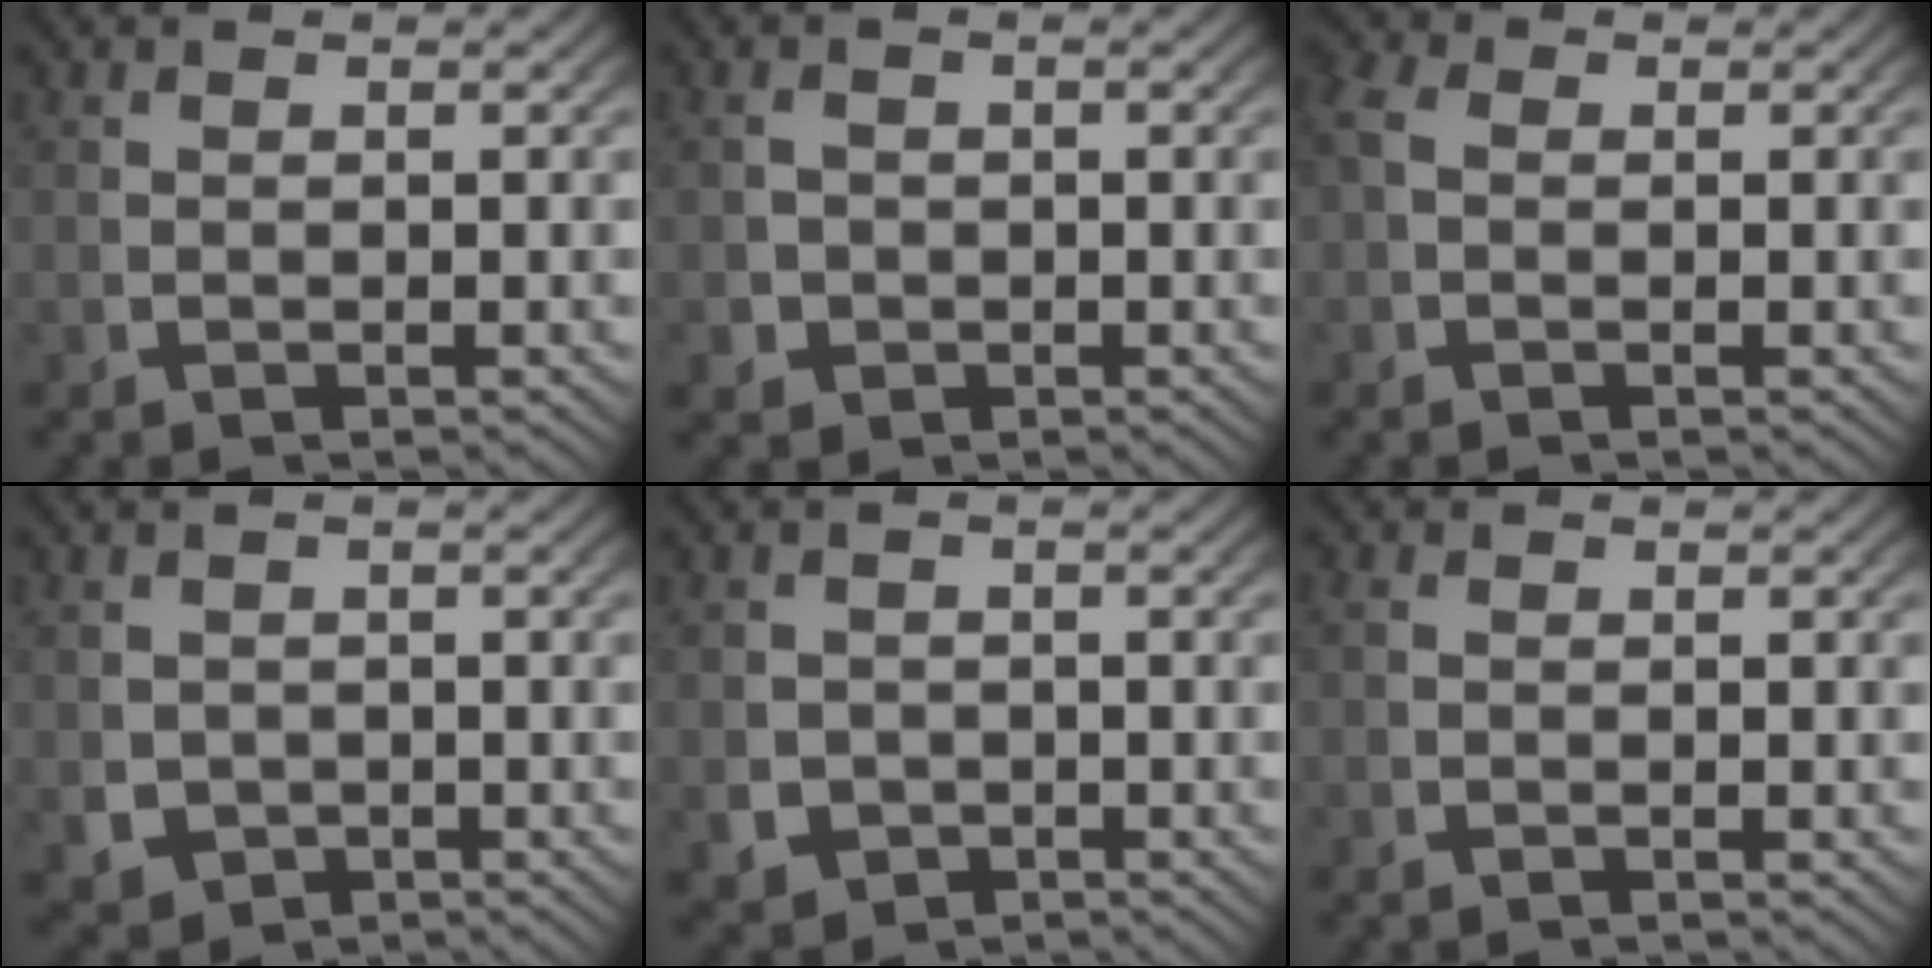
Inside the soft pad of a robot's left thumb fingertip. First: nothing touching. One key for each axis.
{"total": 2.6, "fx": -0.8, "fy": 2.3, "fz": 0.9, "tx": -0.021, "ty": -0.012, "tz": -0.008}
{"total": 1.7, "fx": 0.2, "fy": 1.4, "fz": 1.0, "tx": -0.028, "ty": -0.002, "tz": 0.002}
{"total": 4.7, "fx": -1.2, "fy": 4.1, "fz": 1.9, "tx": -0.048, "ty": -0.029, "tz": -0.006}
{"total": 4.2, "fx": -1.5, "fy": 3.6, "fz": 1.6, "tx": -0.038, "ty": -0.026, "tz": -0.013}
{"total": 0.5, "fx": 0.0, "fy": 0.5, "fz": 0.3, "tx": -0.010, "ty": -0.004, "tz": 0.002}